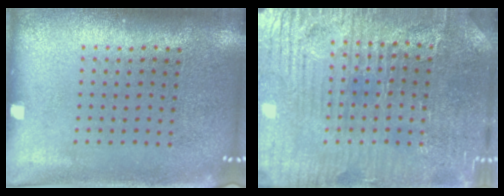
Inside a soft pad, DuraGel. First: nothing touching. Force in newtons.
{"total": 4.4, "press": 4.2, "slide": 1.1}